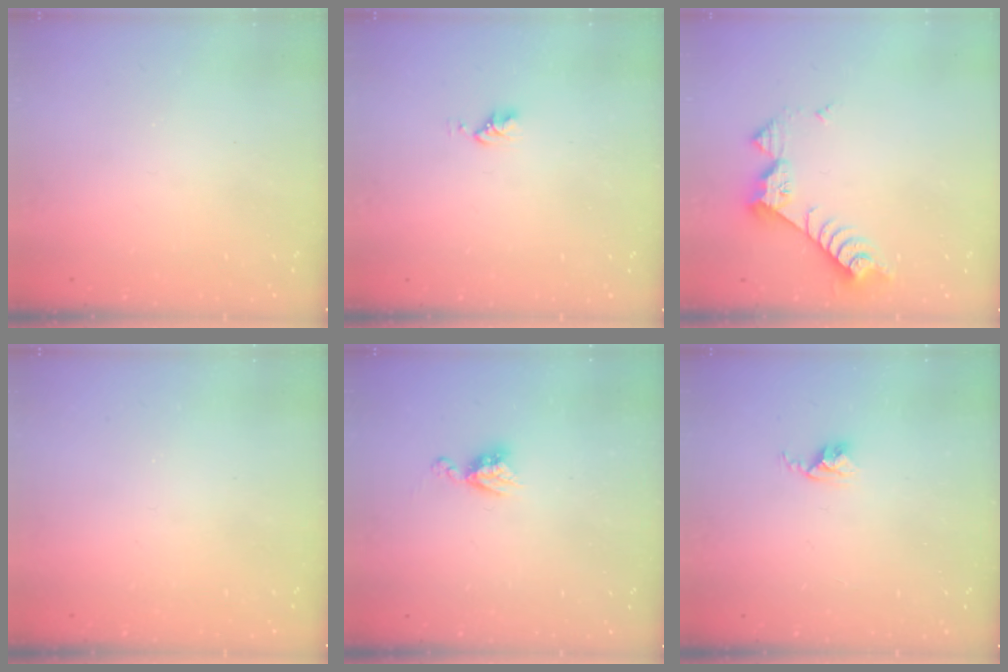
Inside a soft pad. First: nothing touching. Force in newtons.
{"total": 3.0, "press": 3.0, "slide": 0.4}
{"total": 8.6, "press": 8.5, "slide": 0.8}
{"total": 0.0}
{"total": 5.3, "press": 5.3, "slide": 0.5}
{"total": 2.8, "press": 2.7, "slide": 0.4}